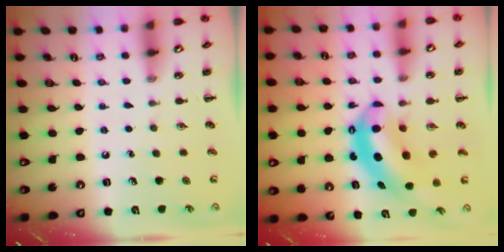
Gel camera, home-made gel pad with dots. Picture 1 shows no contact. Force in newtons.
{"total": 7.1, "press": 6.9, "slide": 1.8}